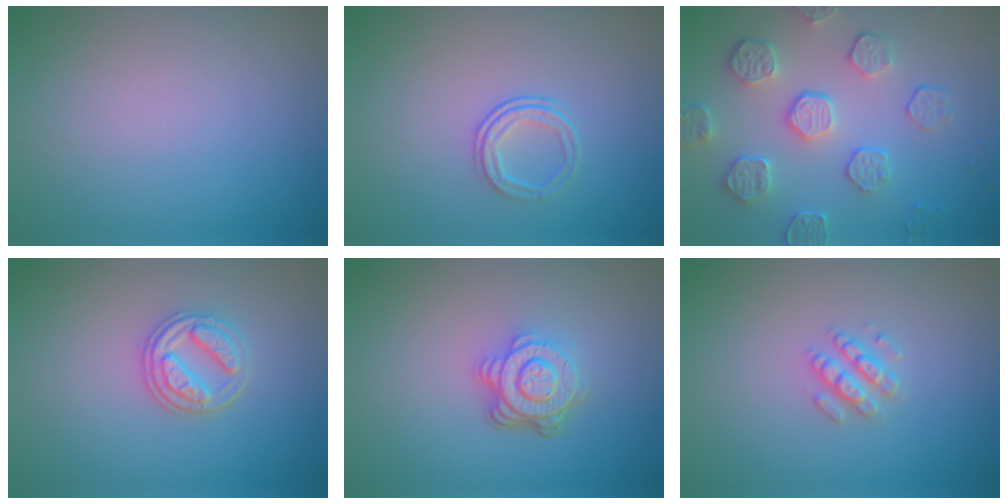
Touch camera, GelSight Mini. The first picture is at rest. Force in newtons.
{"total": 2.1, "press": 1.4, "slide": 1.5}
{"total": 5.3, "press": 4.2, "slide": 3.2}
{"total": 3.0, "press": 2.8, "slide": 1.0}
{"total": 4.6, "press": 3.4, "slide": 3.0}
{"total": 2.5, "press": 2.4, "slide": 0.5}